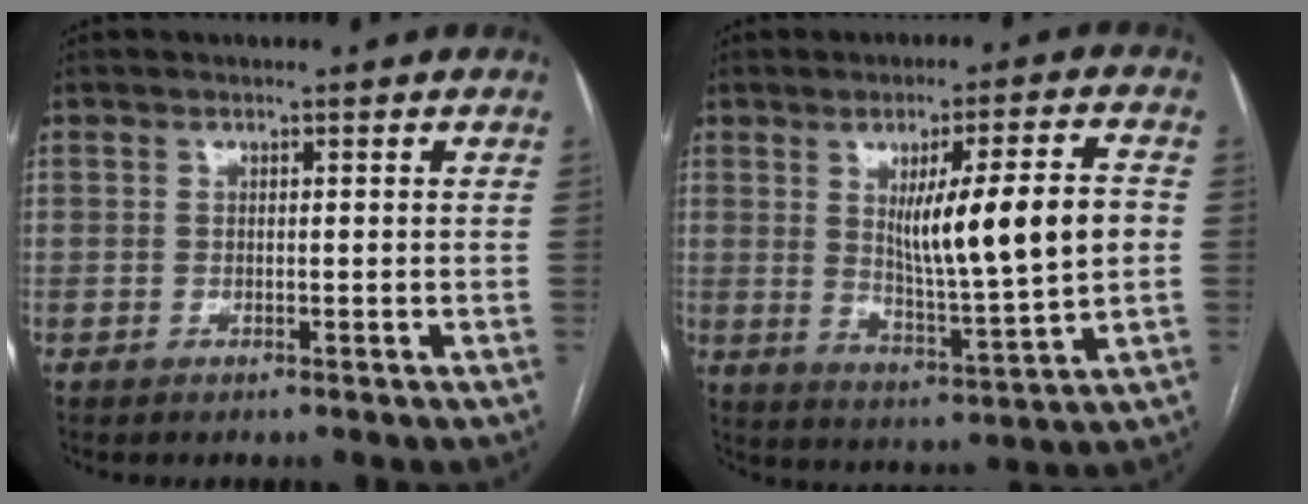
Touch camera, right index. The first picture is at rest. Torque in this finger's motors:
{"motor_torque": [0.74, -0.05, 0.52, 0.11]}